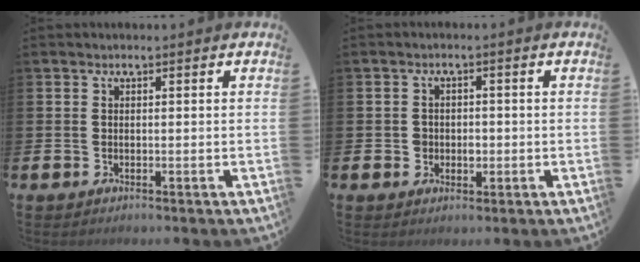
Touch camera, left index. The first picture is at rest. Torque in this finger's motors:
{"motor_torque": [0.14, 0.03, 0.03, 0.01]}